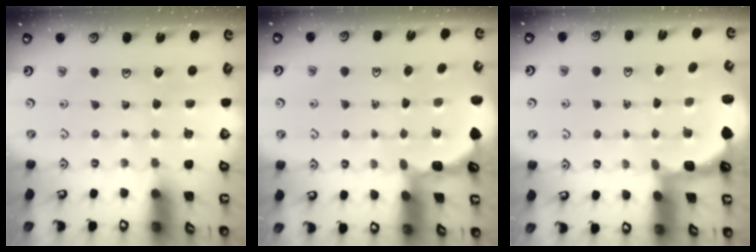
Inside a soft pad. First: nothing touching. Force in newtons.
{"total": 1.9, "press": 1.9, "slide": 0.3}
{"total": 2.5, "press": 2.2, "slide": 1.2}